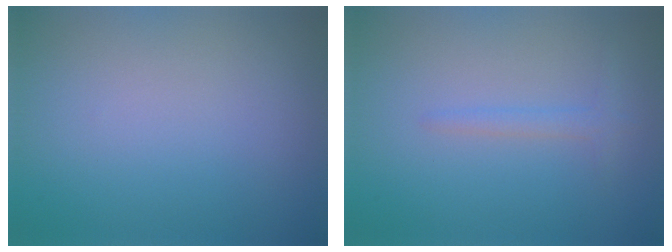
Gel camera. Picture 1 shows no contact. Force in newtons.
{"total": 1.3, "press": 1.3, "slide": 0.1}